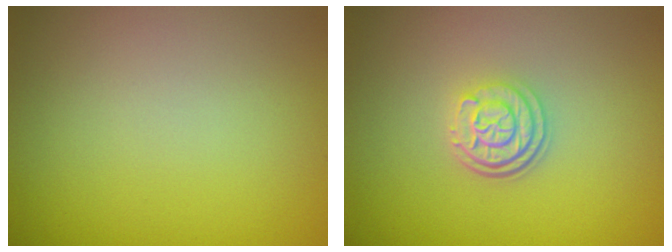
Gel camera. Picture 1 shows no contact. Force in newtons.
{"total": 3.2, "press": 2.5, "slide": 2.0}